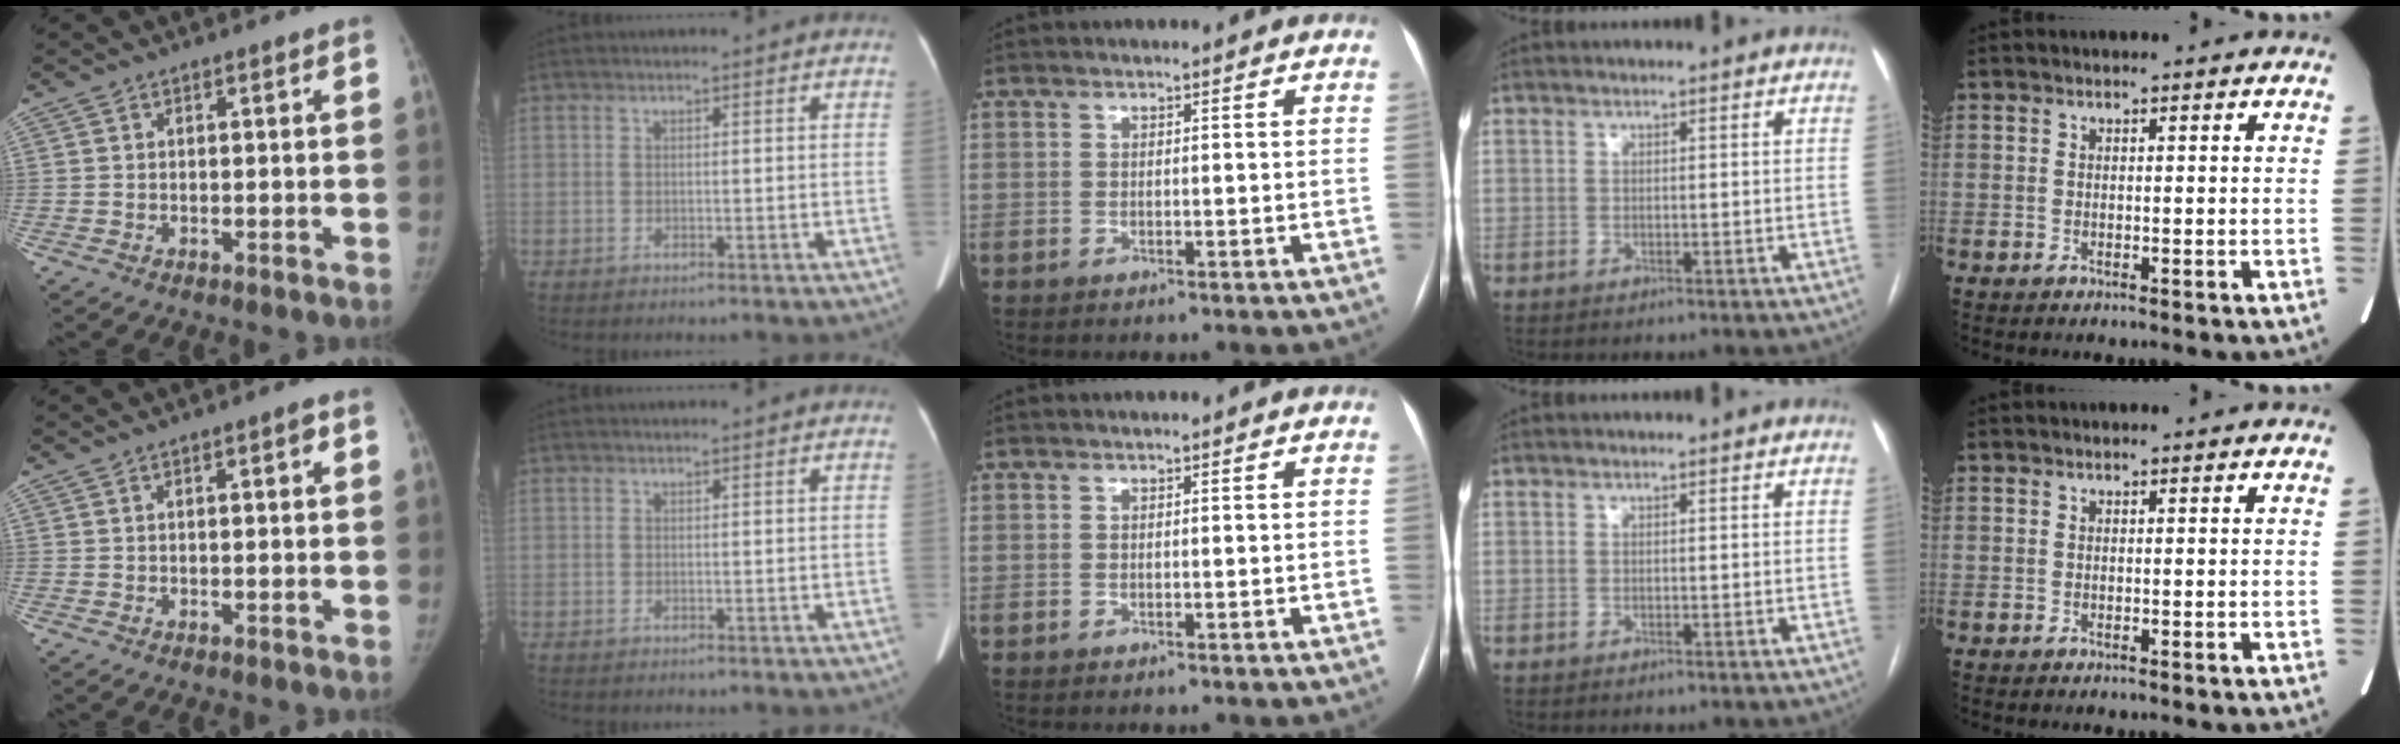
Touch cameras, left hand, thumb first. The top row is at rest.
{"thumb": {"total": 1.7, "force": [0.5, 0.5, 1.5], "torque": [-0.019, 0.002, 0.006]}}